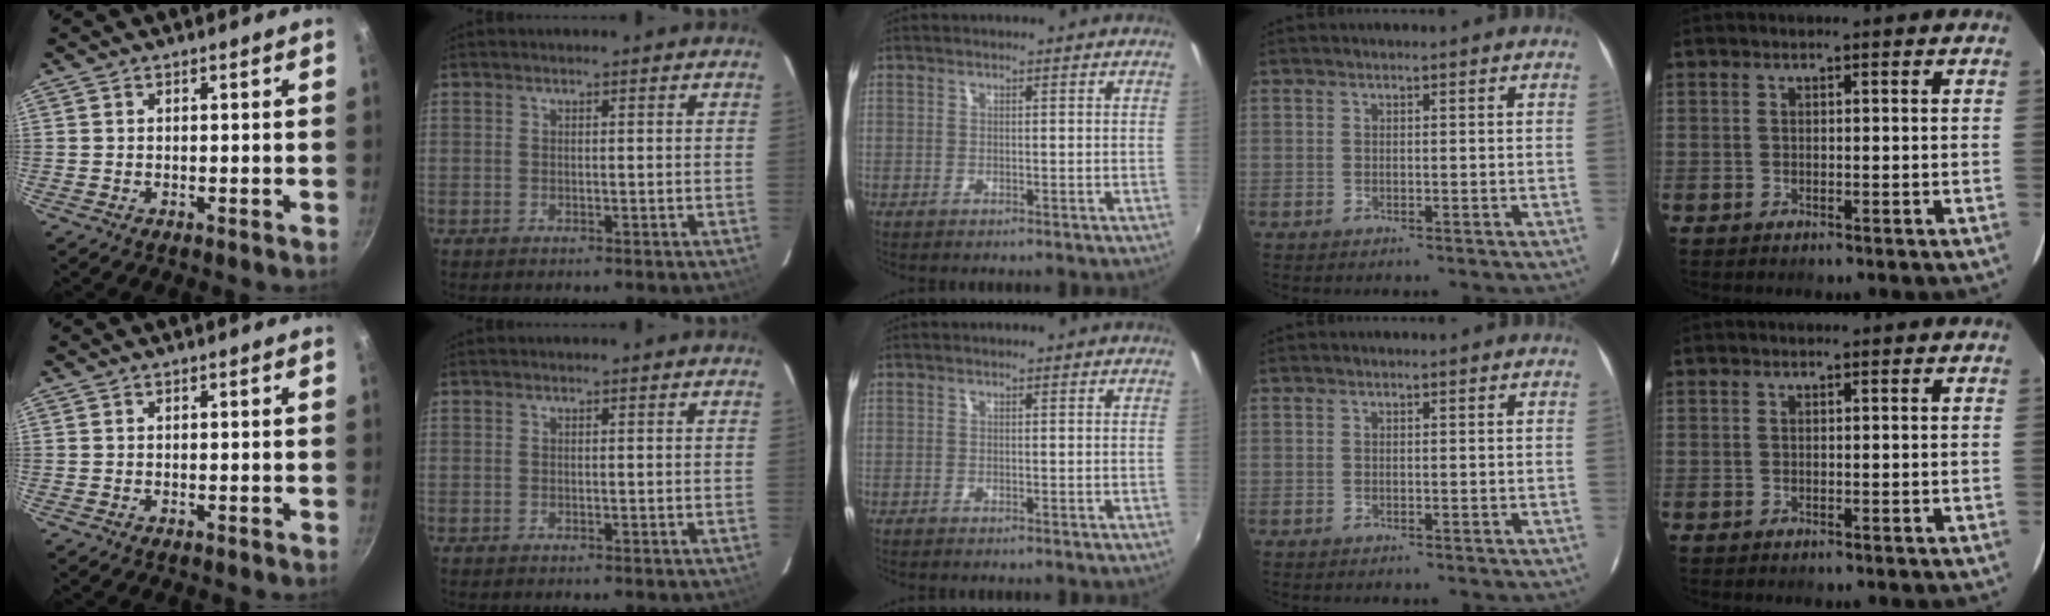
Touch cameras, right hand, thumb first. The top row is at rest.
{}